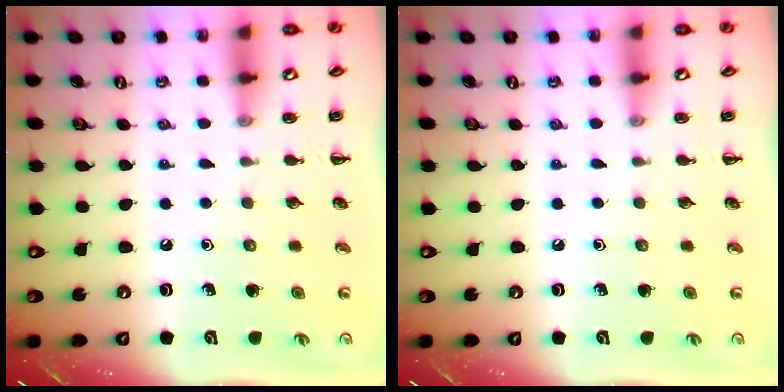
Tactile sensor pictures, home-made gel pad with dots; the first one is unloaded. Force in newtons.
{"total": 0.0}